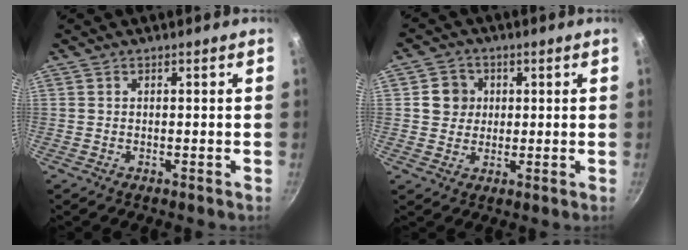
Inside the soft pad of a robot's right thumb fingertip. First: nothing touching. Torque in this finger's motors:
{"motor_torque": [0.15, 1.37, 0.19, -0.41, -0.02]}